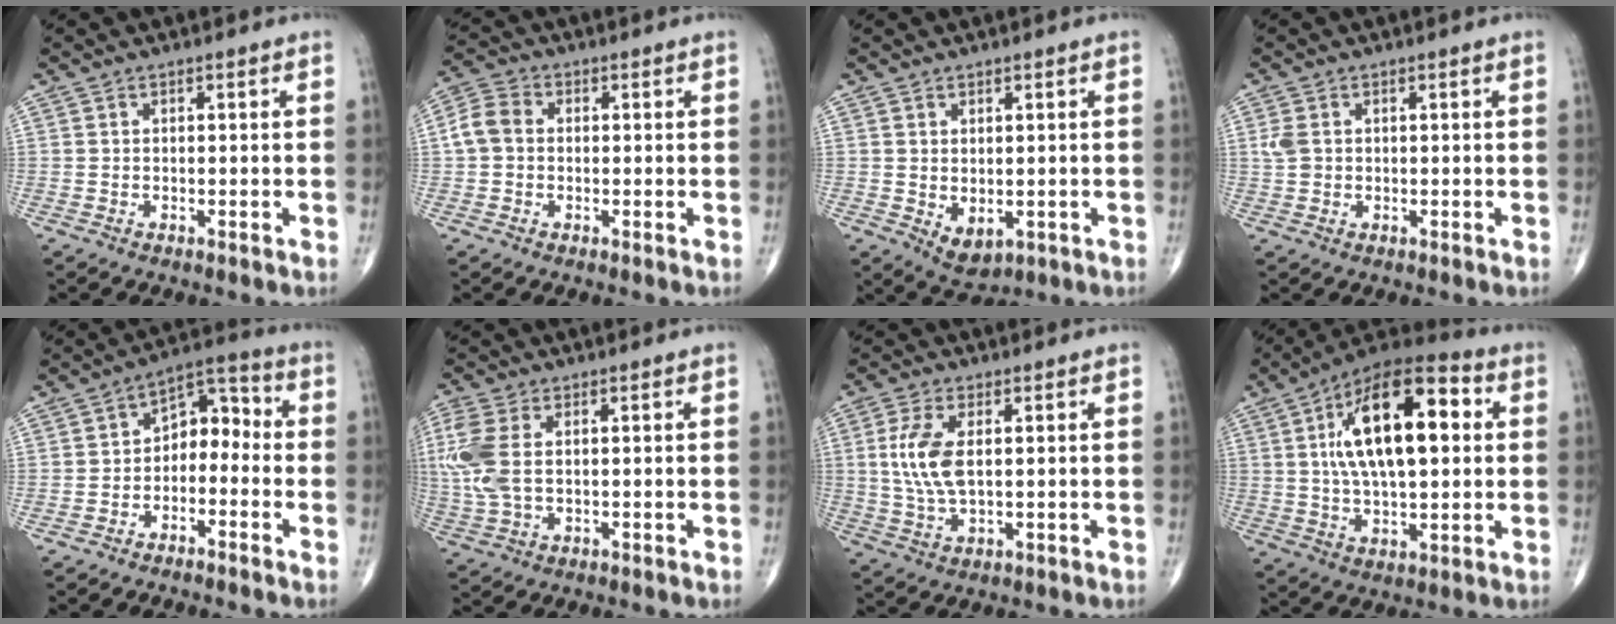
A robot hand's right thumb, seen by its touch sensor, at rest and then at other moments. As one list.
[{"total": 5.4, "force": [0.1, 4.3, 3.2], "torque": [-0.065, 0.017, -0.007]}, {"total": 4.3, "force": [-0.4, 2.8, 3.2], "torque": [-0.042, -0.006, 0.011]}, {"total": 2.5, "force": [0.3, 1.9, 1.6], "torque": [-0.037, 0.003, 0.007]}, {"total": 8.0, "force": [-2.1, 5.4, 5.5], "torque": [-0.055, 0.051, -0.048]}, {"total": 9.2, "force": [1.3, 5.3, 7.4], "torque": [-0.208, 0.009, 0.029]}, {"total": 8.2, "force": [1.2, 3.9, 7.1], "torque": [-0.162, -0.004, 0.027]}, {"total": 21.2, "force": [4.2, 9.6, 18.4], "torque": [-0.290, 0.016, 0.062]}]